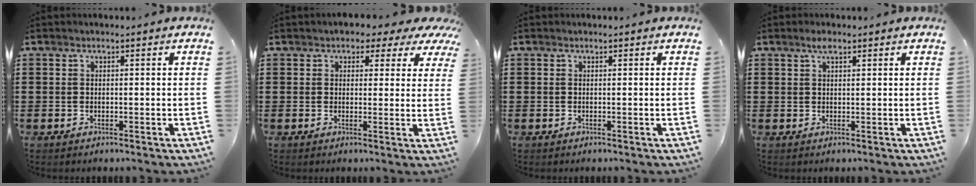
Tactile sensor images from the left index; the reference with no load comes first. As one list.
[{"total": 2.7, "force": [1.8, 1.6, 1.1], "torque": [-0.020, -0.007, 0.025]}, {"total": 0.0}, {"total": 1.9, "force": [1.1, 0.6, 1.4], "torque": [-0.031, 0.004, 0.018]}]